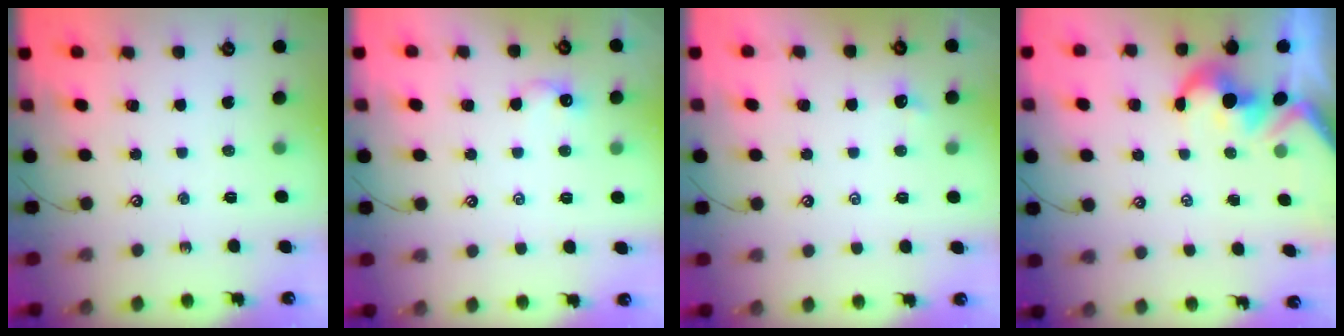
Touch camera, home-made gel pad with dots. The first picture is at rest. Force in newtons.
{"total": 0.8, "press": 0.6, "slide": 0.5}
{"total": 1.1, "press": 1.0, "slide": 0.4}
{"total": 1.7, "press": 1.4, "slide": 1.0}